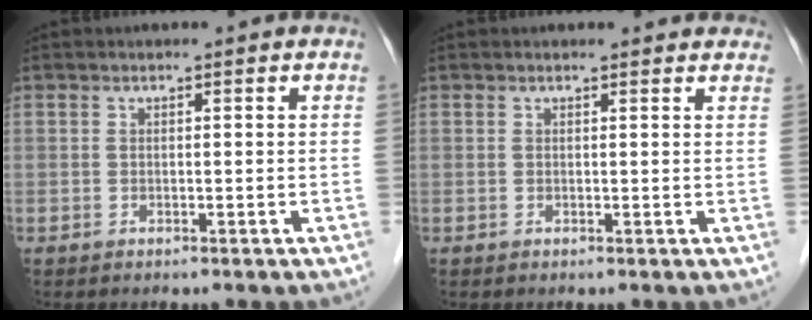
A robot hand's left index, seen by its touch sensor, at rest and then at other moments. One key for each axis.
{"total": 3.2, "fx": 2.9, "fy": 1.0, "fz": 0.7, "tx": -0.005, "ty": 0.001, "tz": 0.020}